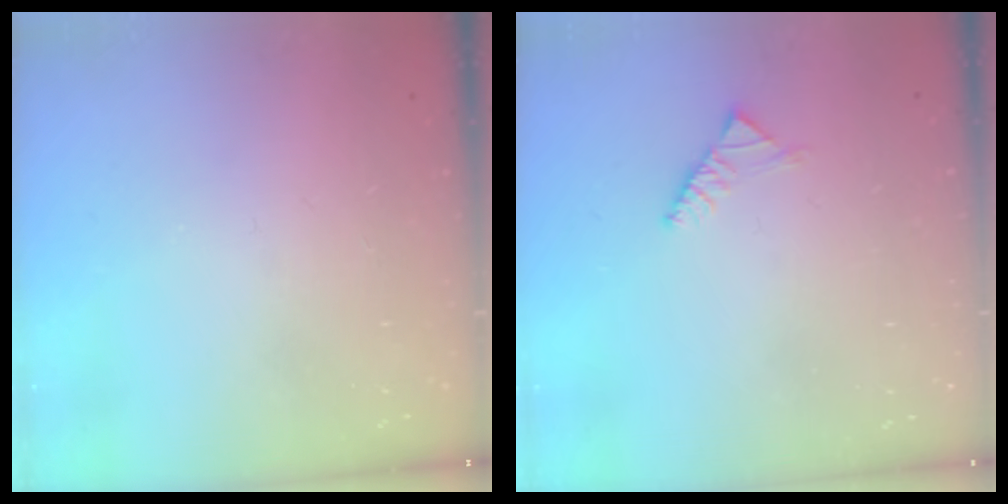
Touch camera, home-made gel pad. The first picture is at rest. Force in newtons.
{"total": 2.6, "press": 2.5, "slide": 0.8}